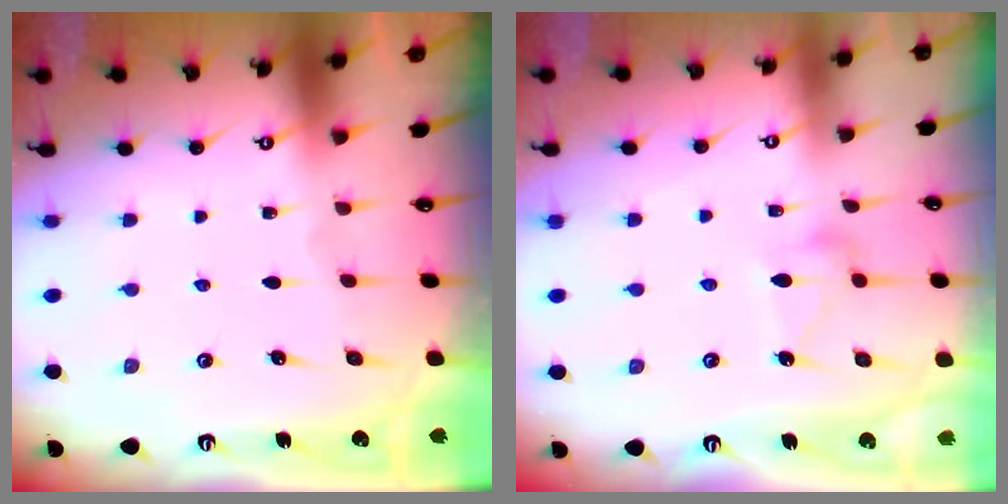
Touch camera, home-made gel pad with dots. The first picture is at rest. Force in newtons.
{"total": 8.7, "press": 8.7, "slide": 0.4}